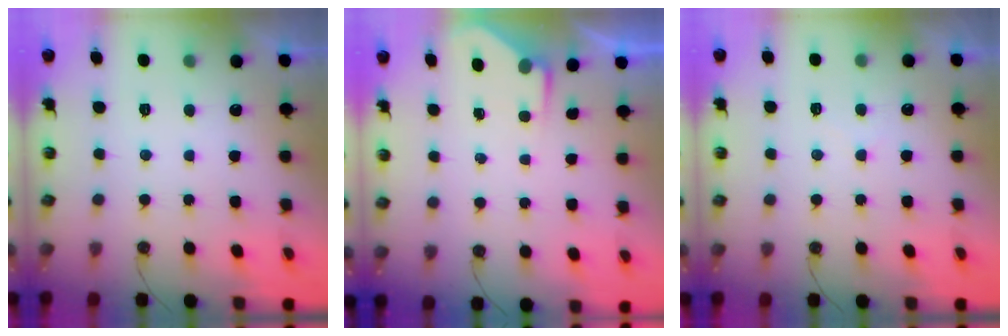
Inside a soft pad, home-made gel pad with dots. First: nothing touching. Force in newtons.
{"total": 2.7, "press": 2.6, "slide": 0.4}
{"total": 2.9, "press": 2.9, "slide": 0.5}